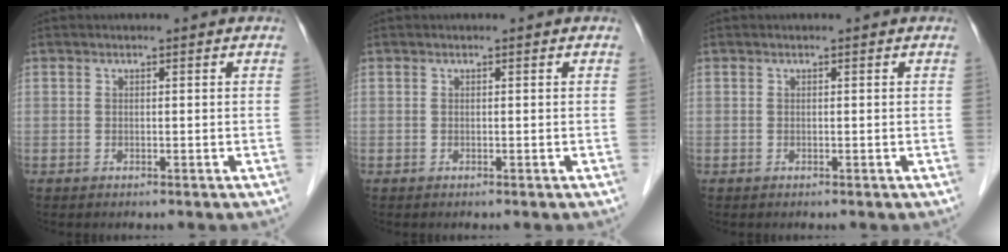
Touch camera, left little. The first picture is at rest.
{"total": 0.0}
{"total": 0.0}